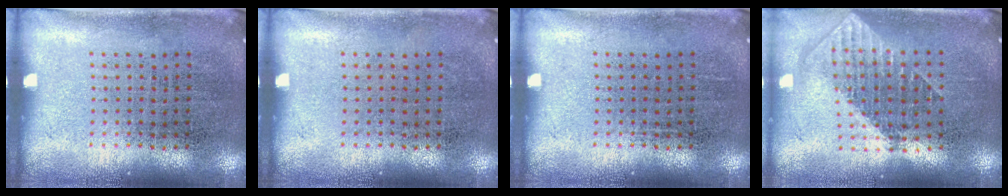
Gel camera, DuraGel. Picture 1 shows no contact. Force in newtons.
{"total": 0.0}
{"total": 0.0}
{"total": 1.9, "press": 1.5, "slide": 1.1}